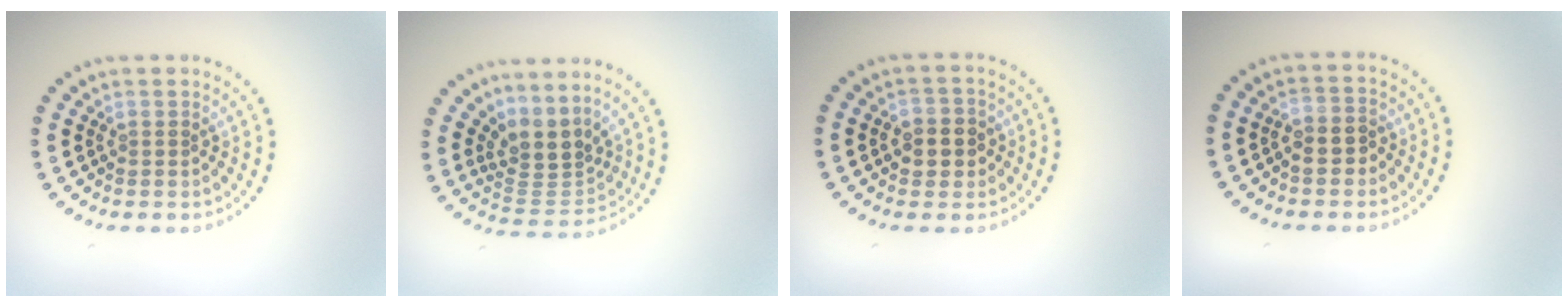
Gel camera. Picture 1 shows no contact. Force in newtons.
{"total": 3.5, "press": 2.4, "slide": 2.5}
{"total": 2.8, "press": 2.7, "slide": 0.7}
{"total": 1.6, "press": 1.5, "slide": 0.5}